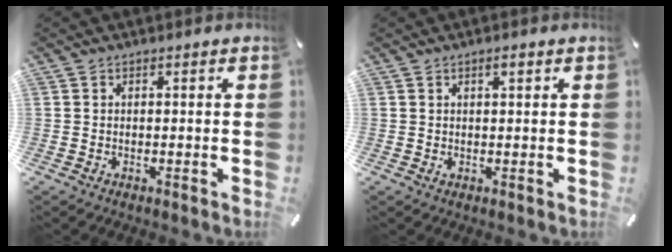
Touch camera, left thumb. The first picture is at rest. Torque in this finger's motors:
{"motor_torque": [0.32, 0.31, 0.21, -0.22, 0.04]}